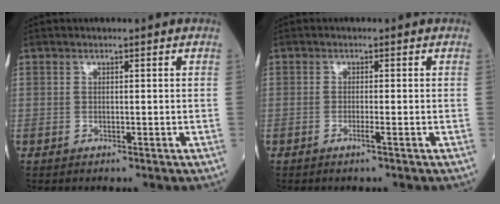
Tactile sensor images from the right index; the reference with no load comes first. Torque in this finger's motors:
{"motor_torque": [-0.04, -0.04, -0.04, 0.00]}